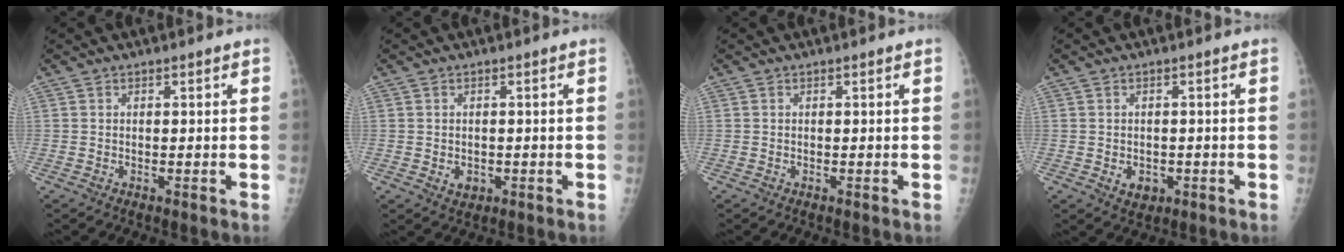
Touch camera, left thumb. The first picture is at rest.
{"total": 2.4, "force": [-0.5, 1.9, 1.3], "torque": [-0.012, -0.001, 0.001]}
{"total": 0.0}
{"total": 3.2, "force": [-0.9, 2.5, 1.8], "torque": [-0.015, 0.001, -0.003]}